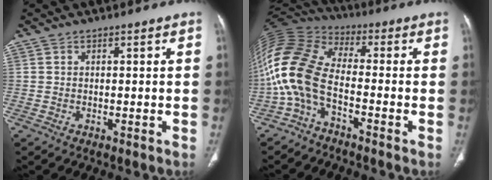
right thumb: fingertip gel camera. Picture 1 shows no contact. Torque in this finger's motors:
{"motor_torque": [0.02, 1.52, 2.06, -0.72, 0.27]}